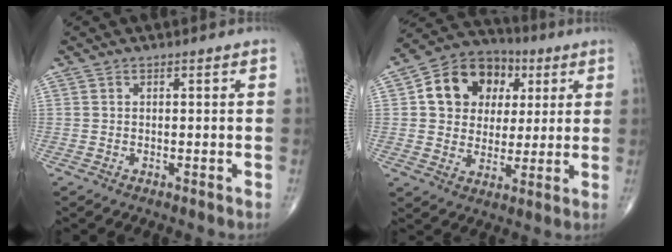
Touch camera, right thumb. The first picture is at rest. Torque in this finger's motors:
{"motor_torque": [0.10, 0.12, 0.05, 0.00, 0.20]}